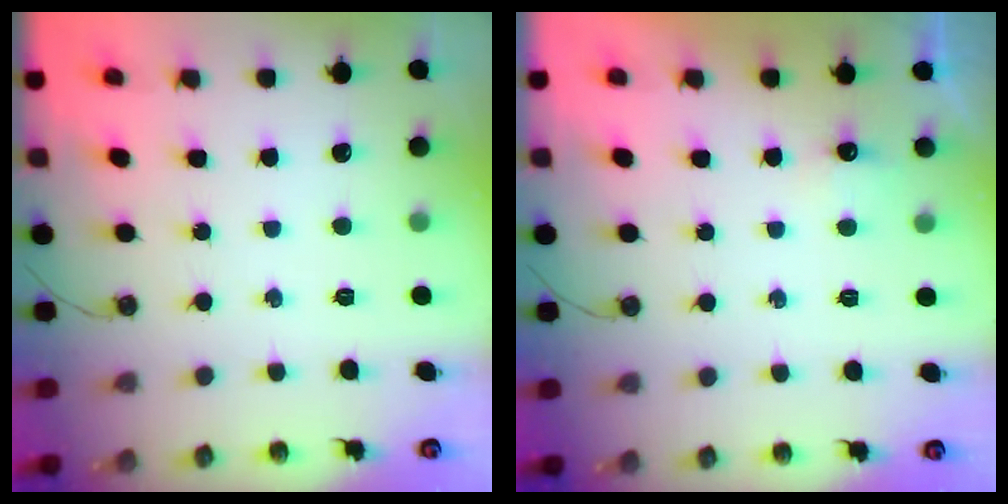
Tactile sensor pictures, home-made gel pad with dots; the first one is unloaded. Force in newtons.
{"total": 3.9, "press": 3.9, "slide": 0.7}